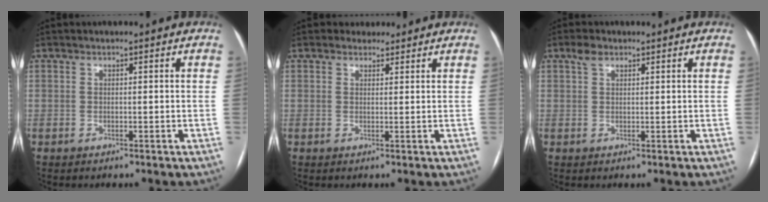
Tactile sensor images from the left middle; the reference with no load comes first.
{"total": 2.0, "force": [1.6, 1.2, -0.1], "torque": [0.003, 0.007, 0.021]}
{"total": 1.9, "force": [1.2, 0.9, 1.0], "torque": [-0.026, 0.011, 0.025]}